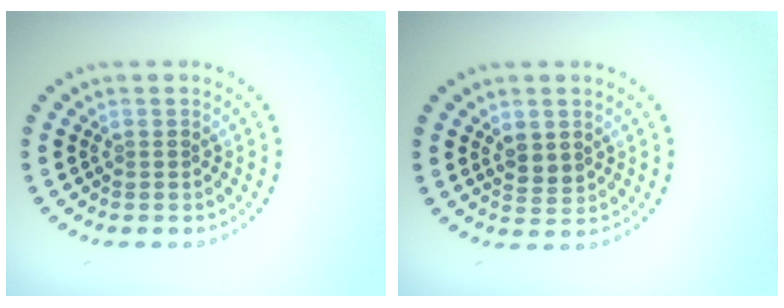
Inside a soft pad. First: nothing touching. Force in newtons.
{"total": 1.8, "press": 1.7, "slide": 0.7}